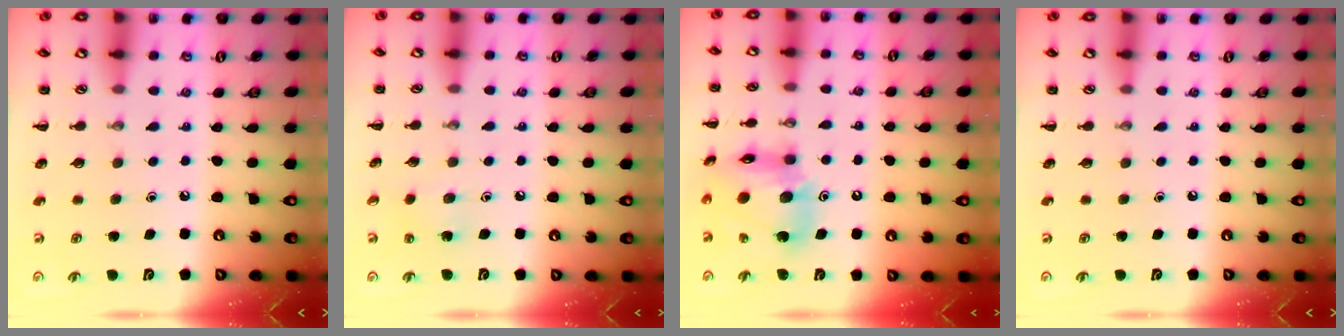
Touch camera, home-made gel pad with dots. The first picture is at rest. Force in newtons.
{"total": 6.5, "press": 6.3, "slide": 1.4}
{"total": 17.3, "press": 17.0, "slide": 2.9}
{"total": 0.0}